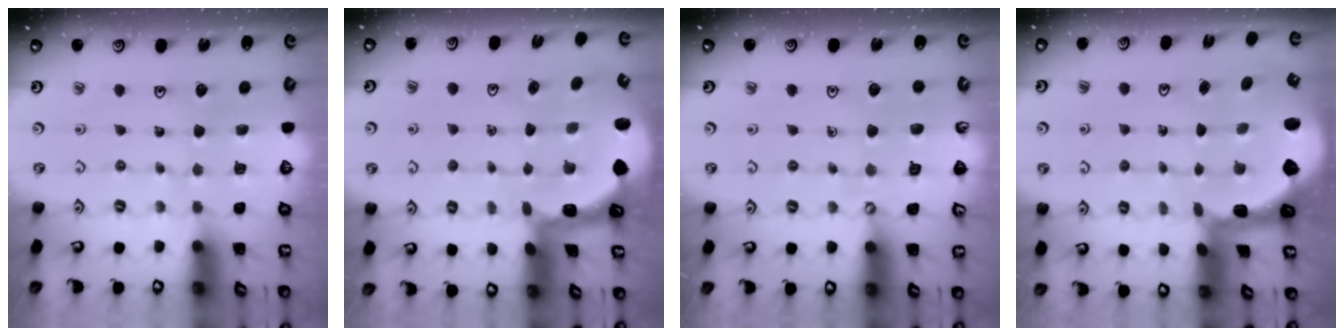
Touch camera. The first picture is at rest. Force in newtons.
{"total": 1.8, "press": 1.6, "slide": 0.7}
{"total": 3.8, "press": 3.8, "slide": 0.6}
{"total": 2.3, "press": 1.5, "slide": 1.8}